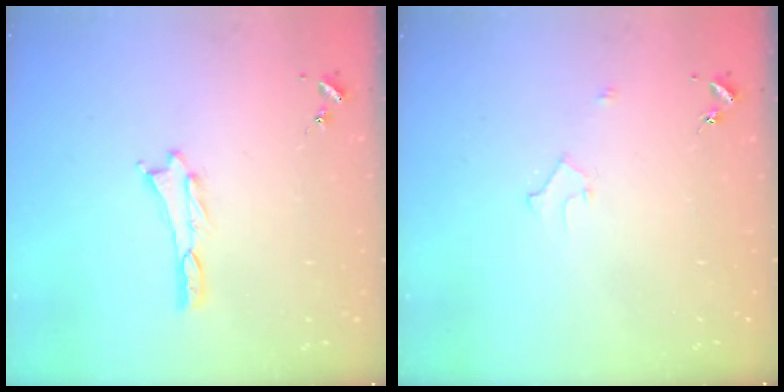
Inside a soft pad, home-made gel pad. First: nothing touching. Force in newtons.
{"total": 2.2, "press": 2.2, "slide": 0.2}